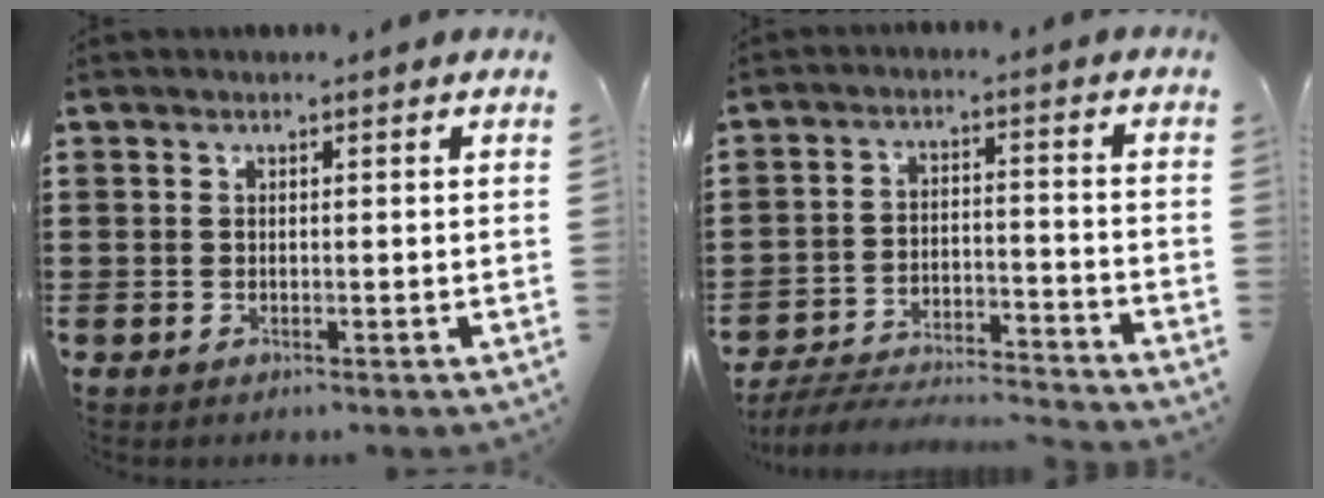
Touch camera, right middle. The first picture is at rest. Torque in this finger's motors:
{"motor_torque": [0.13, 0.04, 0.25, 0.03]}